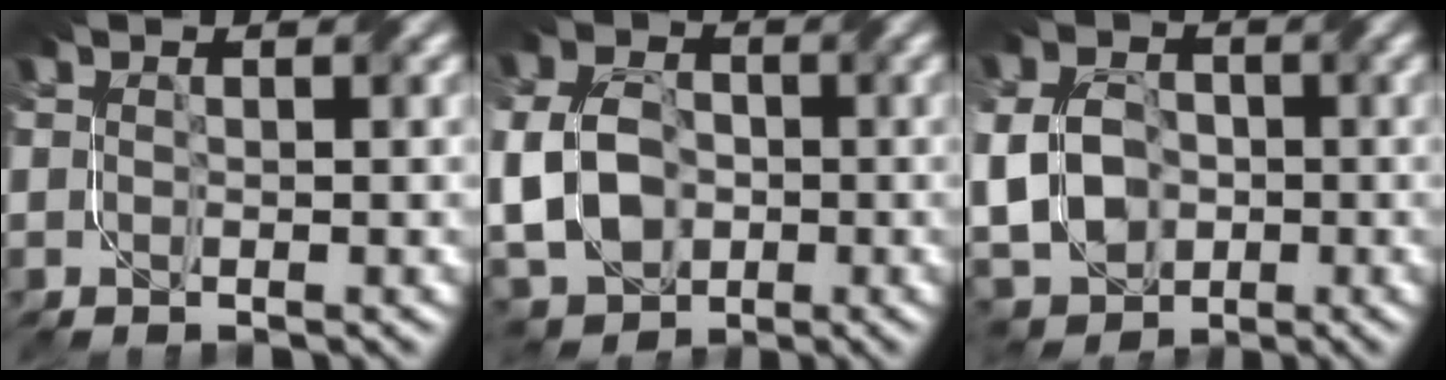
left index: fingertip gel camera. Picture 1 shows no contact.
{"total": 9.6, "force": [-2.3, 6.9, 6.3], "torque": [-0.123, -0.005, -0.058]}
{"total": 10.7, "force": [-2.4, 8.1, 6.5], "torque": [-0.122, -0.006, -0.079]}